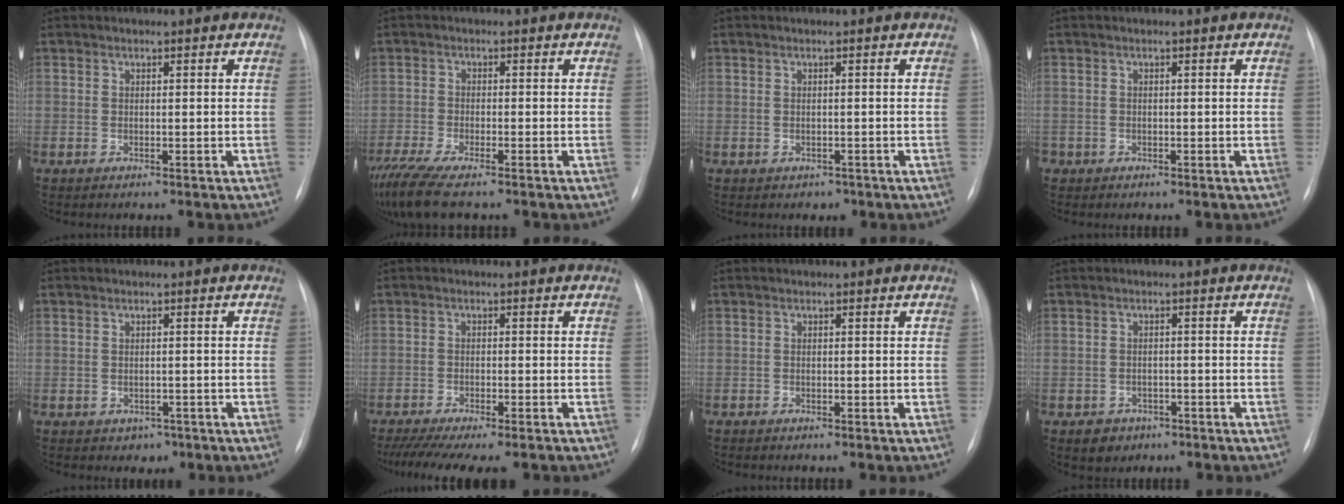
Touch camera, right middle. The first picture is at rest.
{"total": 8.9, "force": [-7.2, 0.8, 5.2], "torque": [-0.096, -0.022, -0.125]}
{"total": 1.1, "force": [-0.8, 0.7, 0.1], "torque": [-0.004, 0.001, -0.009]}
{"total": 0.7, "force": [-0.4, 0.6, 0.0], "torque": [-0.003, 0.003, -0.007]}
{"total": 1.6, "force": [-0.9, 1.3, 0.4], "torque": [-0.005, 0.004, -0.006]}
{"total": 12.4, "force": [-10.4, 1.6, 6.6], "torque": [-0.105, -0.021, -0.152]}
{"total": 0.0}
{"total": 3.1, "force": [-1.9, 2.4, 0.6], "torque": [-0.006, 0.008, -0.020]}